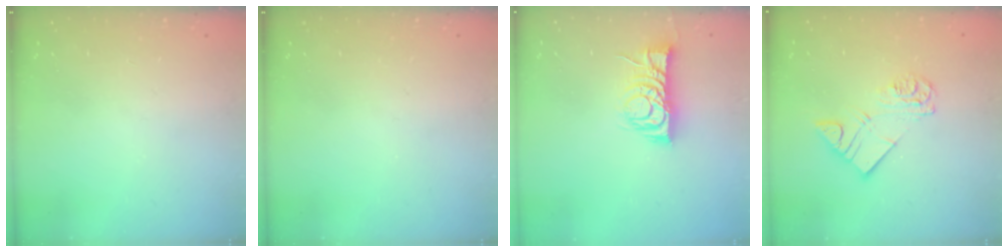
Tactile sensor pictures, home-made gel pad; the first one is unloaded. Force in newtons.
{"total": 0.0}
{"total": 9.5, "press": 9.5, "slide": 0.6}
{"total": 10.6, "press": 10.5, "slide": 1.2}